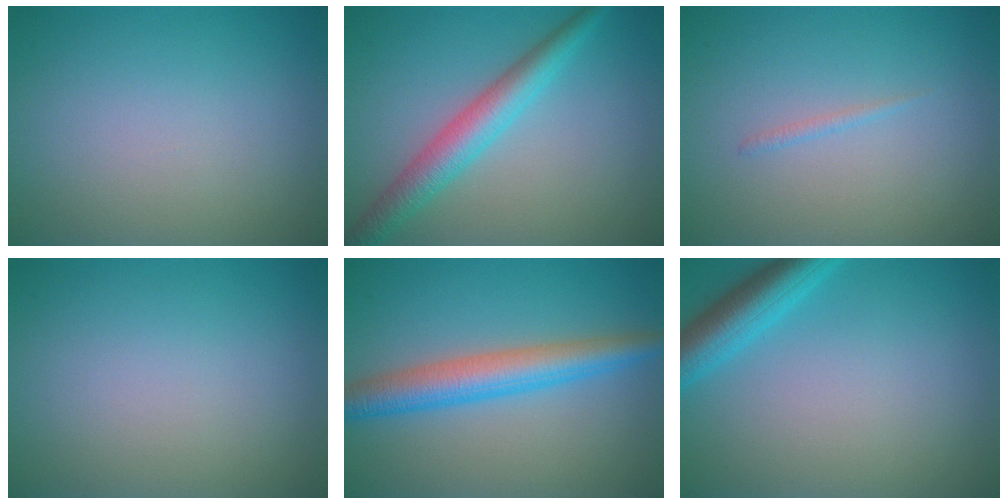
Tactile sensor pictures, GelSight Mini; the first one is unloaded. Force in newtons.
{"total": 4.3, "press": 4.3, "slide": 0.1}
{"total": 0.6, "press": 0.5, "slide": 0.1}
{"total": 0.0}
{"total": 5.0, "press": 5.0, "slide": 0.1}
{"total": 4.1, "press": 4.1, "slide": 0.4}